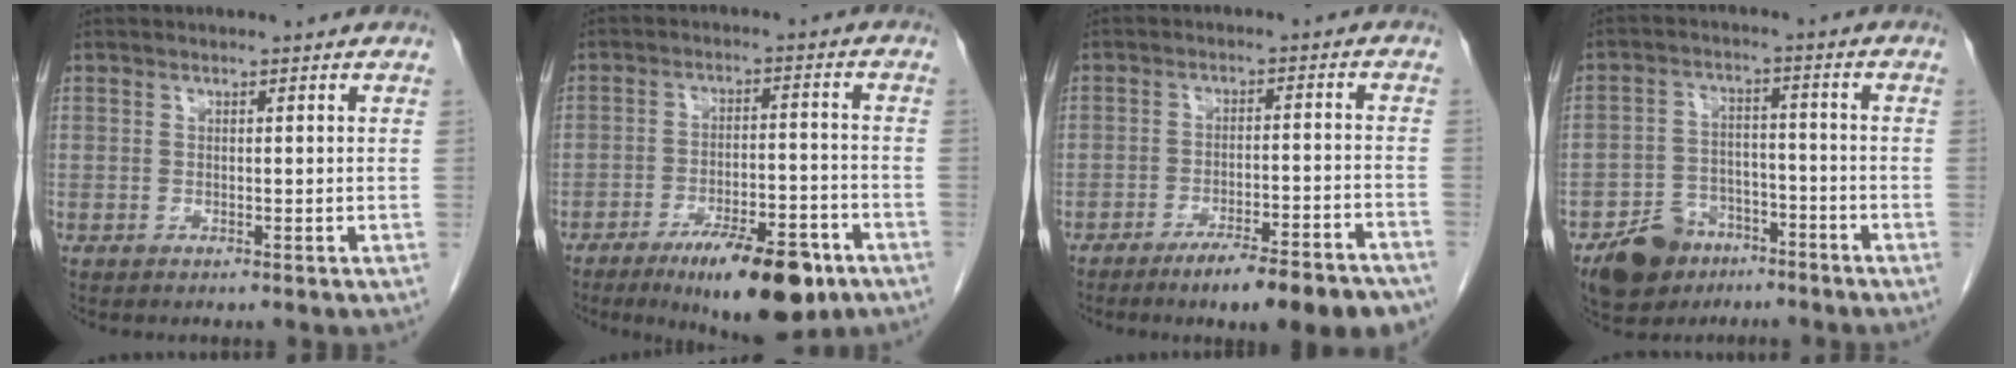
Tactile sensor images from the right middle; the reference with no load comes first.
{"total": 13.1, "force": [-8.3, 3.5, 9.6], "torque": [-0.139, -0.008, -0.124]}
{"total": 12.7, "force": [-10.0, 1.3, 7.8], "torque": [-0.076, 0.004, -0.143]}
{"total": 8.6, "force": [-6.0, 5.5, 2.8], "torque": [-0.055, 0.006, -0.099]}